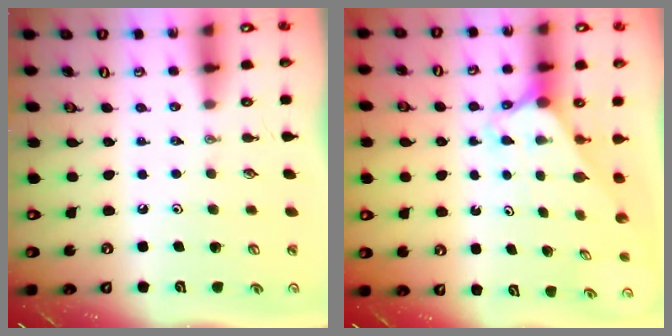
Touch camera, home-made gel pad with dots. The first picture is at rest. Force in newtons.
{"total": 2.3, "press": 2.3, "slide": 0.2}